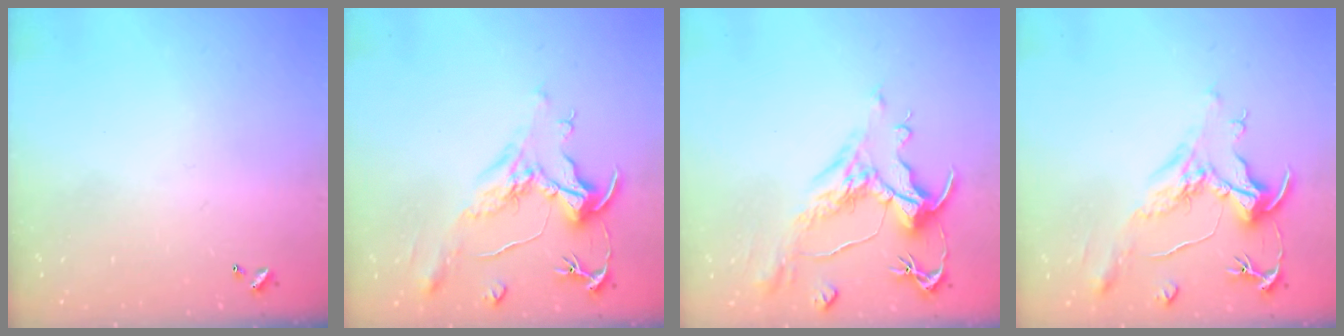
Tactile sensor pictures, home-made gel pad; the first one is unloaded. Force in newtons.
{"total": 2.2, "press": 1.7, "slide": 1.4}
{"total": 1.6, "press": 0.7, "slide": 1.4}
{"total": 2.2, "press": 1.7, "slide": 1.4}